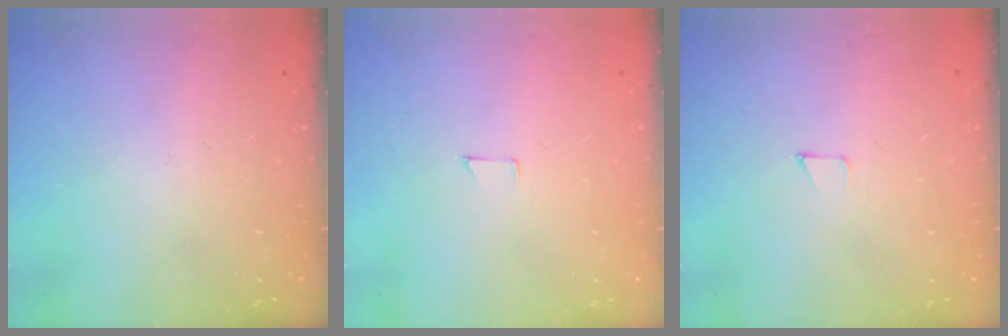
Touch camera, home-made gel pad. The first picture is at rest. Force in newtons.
{"total": 3.8, "press": 3.8, "slide": 0.3}
{"total": 2.6, "press": 2.6, "slide": 0.2}